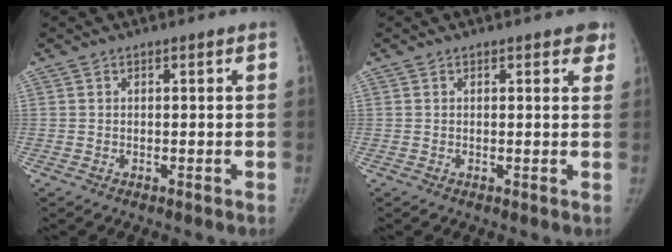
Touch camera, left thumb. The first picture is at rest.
{"total": 2.6, "force": [1.8, 1.3, 1.4], "torque": [0.009, -0.005, 0.014]}